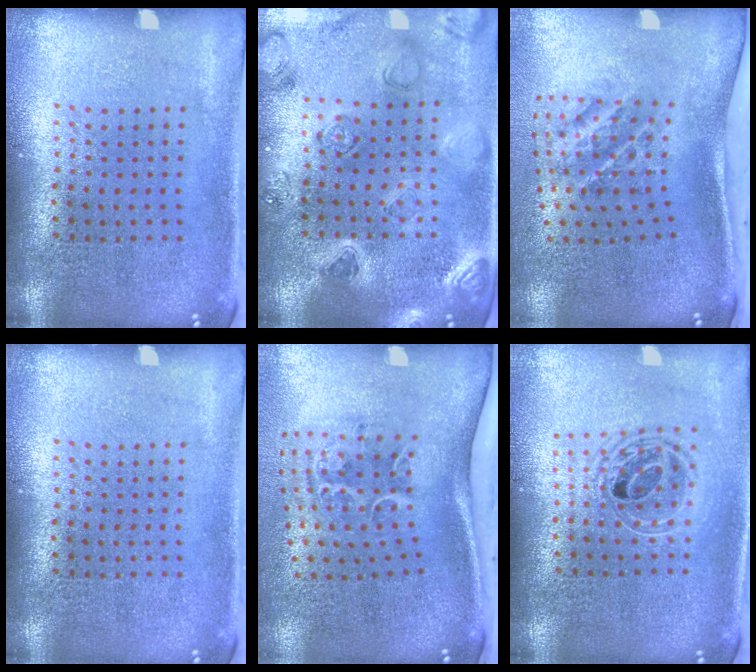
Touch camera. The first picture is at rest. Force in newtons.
{"total": 2.2, "press": 2.2, "slide": 0.5}
{"total": 1.8, "press": 1.2, "slide": 1.3}
{"total": 0.0}
{"total": 2.3, "press": 1.3, "slide": 1.9}
{"total": 1.7, "press": 1.4, "slide": 0.9}